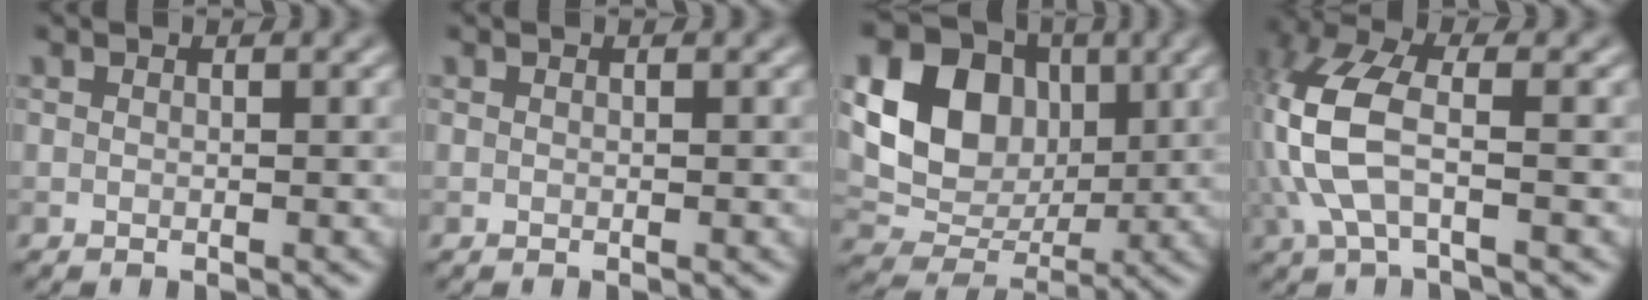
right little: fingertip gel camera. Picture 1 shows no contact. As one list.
[{"total": 0.0}, {"total": 11.6, "force": [2.4, 9.1, 6.7], "torque": [-0.123, 0.011, 0.031]}, {"total": 6.7, "force": [-0.9, 2.9, 6.0], "torque": [-0.156, 0.015, -0.022]}]